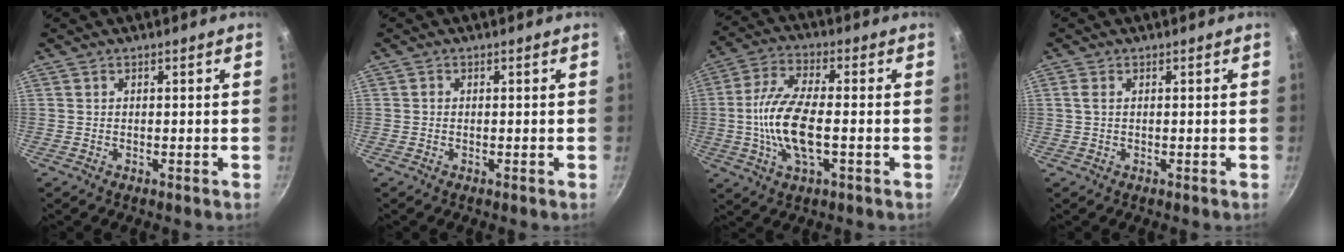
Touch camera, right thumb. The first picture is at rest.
{"total": 0.5, "force": [-0.1, 0.5, 0.2], "torque": [-0.001, 0.003, -0.003]}
{"total": 12.6, "force": [-1.7, 4.8, 11.5], "torque": [-0.231, 0.017, -0.045]}
{"total": 1.4, "force": [0.2, 0.7, 1.1], "torque": [-0.025, 0.002, 0.002]}